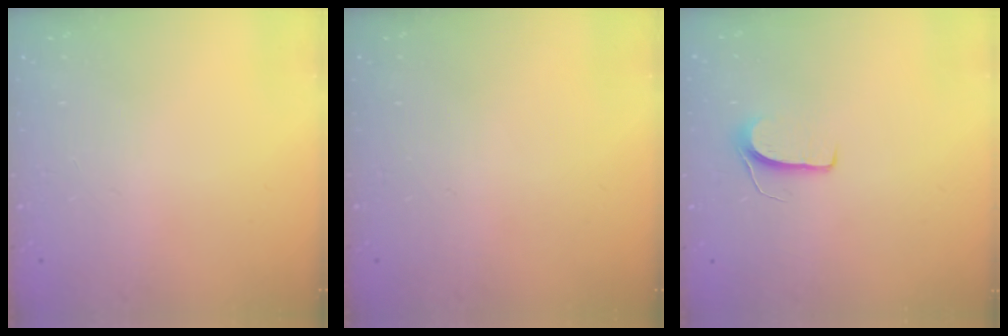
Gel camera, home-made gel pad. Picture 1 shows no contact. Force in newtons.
{"total": 0.0}
{"total": 6.2, "press": 6.2, "slide": 0.5}